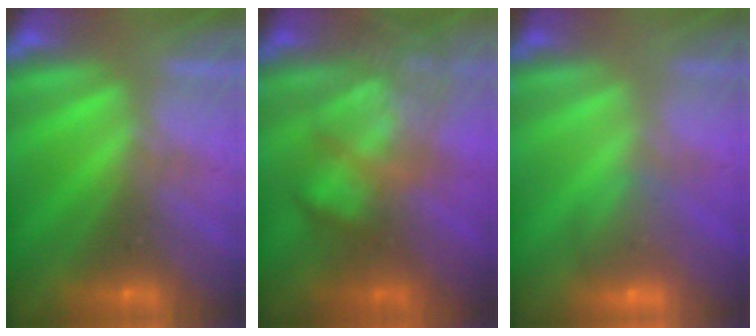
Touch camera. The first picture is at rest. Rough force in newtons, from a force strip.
{"total": 3.9}
{"total": 5.7}